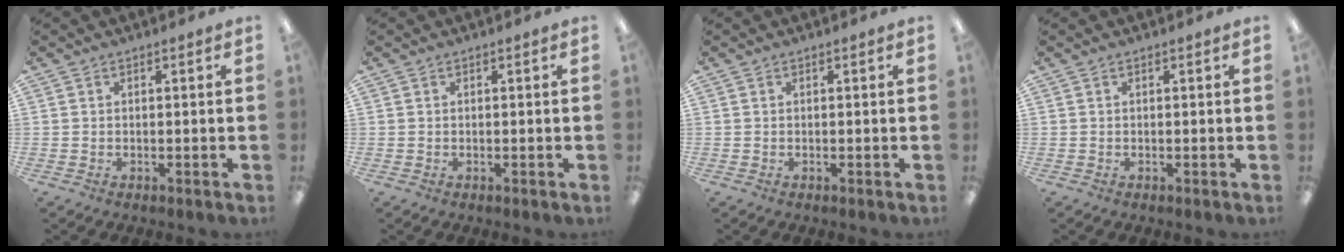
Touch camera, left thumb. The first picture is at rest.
{"total": 0.0}
{"total": 0.0}
{"total": 0.0}